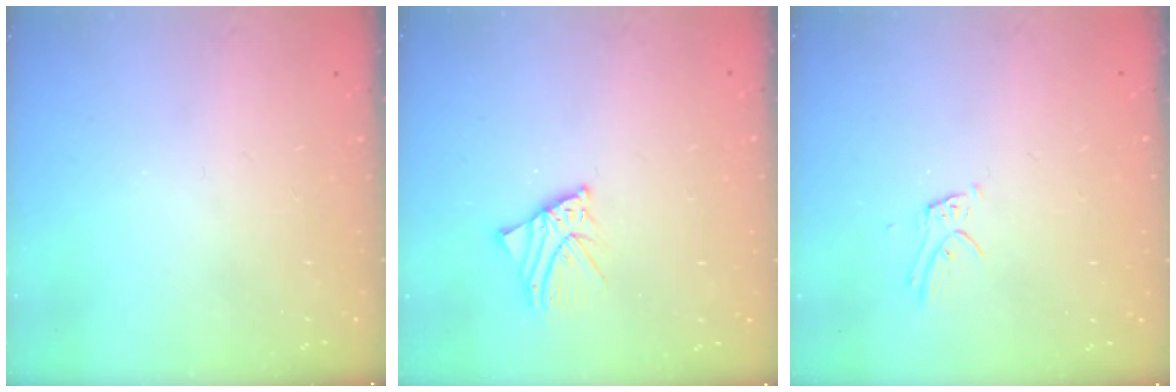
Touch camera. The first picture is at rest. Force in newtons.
{"total": 2.7, "press": 2.7, "slide": 0.4}
{"total": 4.1, "press": 4.1, "slide": 0.1}